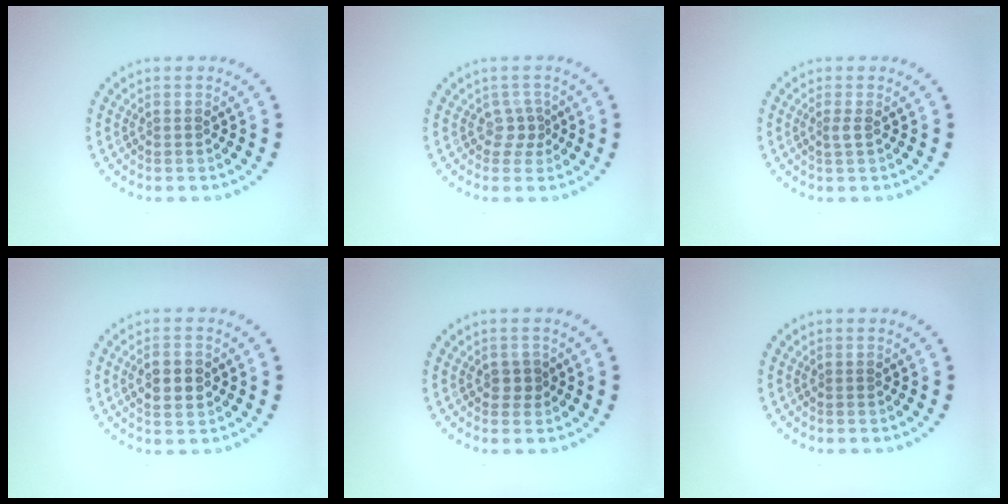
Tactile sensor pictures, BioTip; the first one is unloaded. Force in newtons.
{"total": 1.5, "press": 1.1, "slide": 1.1}
{"total": 0.9, "press": 0.6, "slide": 0.7}
{"total": 2.8, "press": 2.8, "slide": 0.1}
{"total": 1.2, "press": 1.2, "slide": 0.4}
{"total": 0.0}